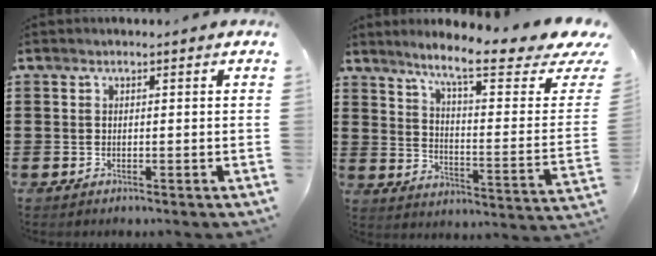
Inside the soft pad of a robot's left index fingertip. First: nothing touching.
{"total": 10.3, "force": [7.8, 0.6, 6.8], "torque": [-0.128, -0.061, 0.119]}